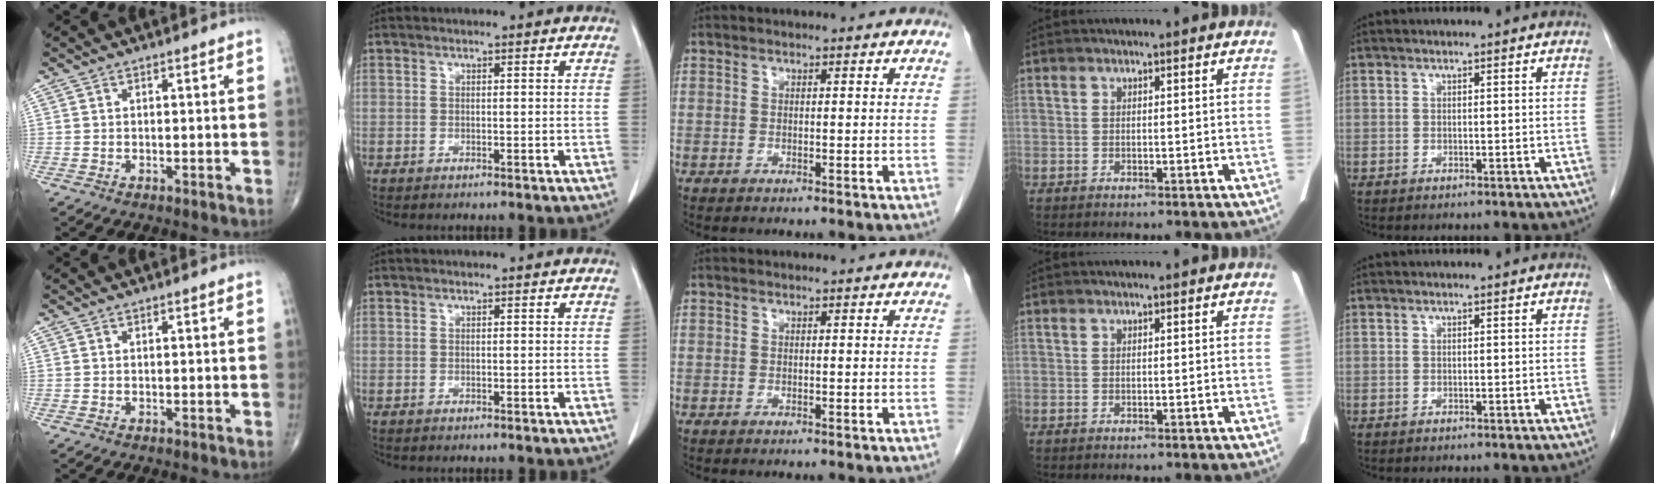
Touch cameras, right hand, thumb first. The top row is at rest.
{}